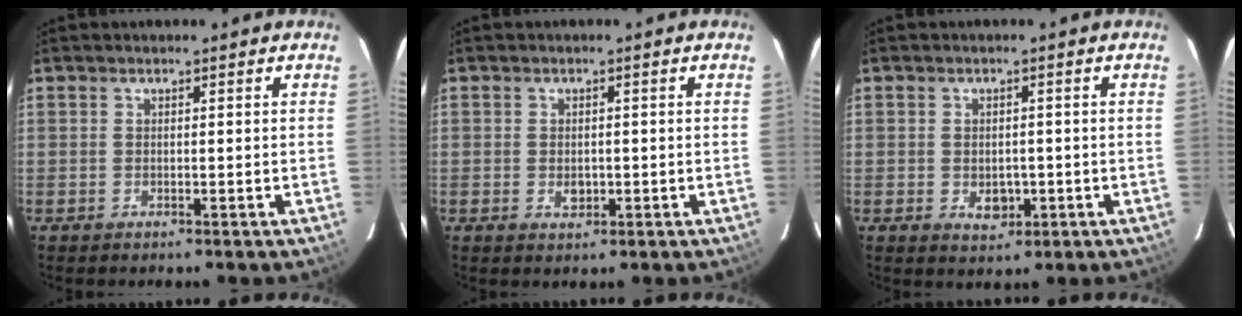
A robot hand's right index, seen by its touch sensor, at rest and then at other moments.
{"total": 3.1, "force": [-0.6, 2.4, 1.9], "torque": [-0.032, -0.002, -0.005]}
{"total": 3.8, "force": [-1.0, 2.9, 2.3], "torque": [-0.041, -0.004, -0.007]}